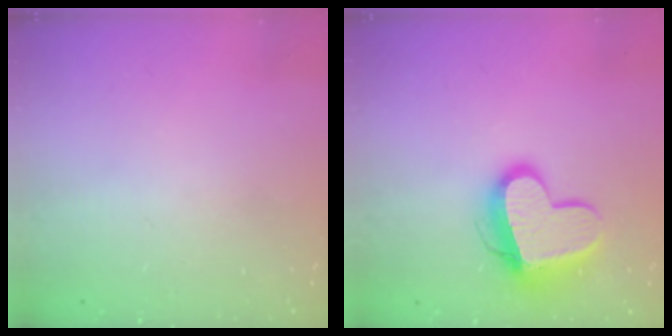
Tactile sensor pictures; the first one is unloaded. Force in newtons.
{"total": 13.5, "press": 13.5, "slide": 1.1}